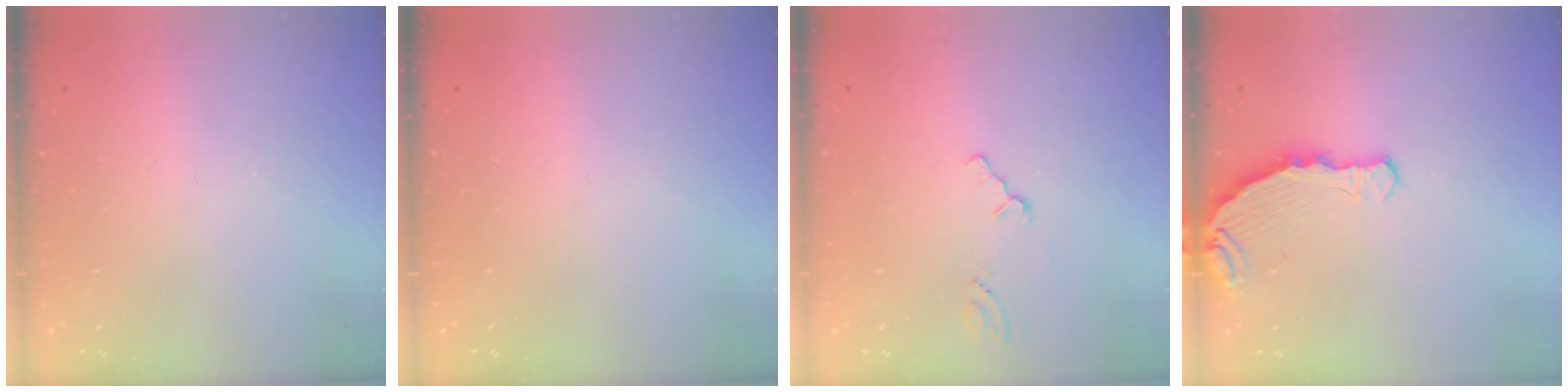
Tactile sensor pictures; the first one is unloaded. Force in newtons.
{"total": 0.0}
{"total": 0.0}
{"total": 5.1, "press": 4.9, "slide": 1.3}